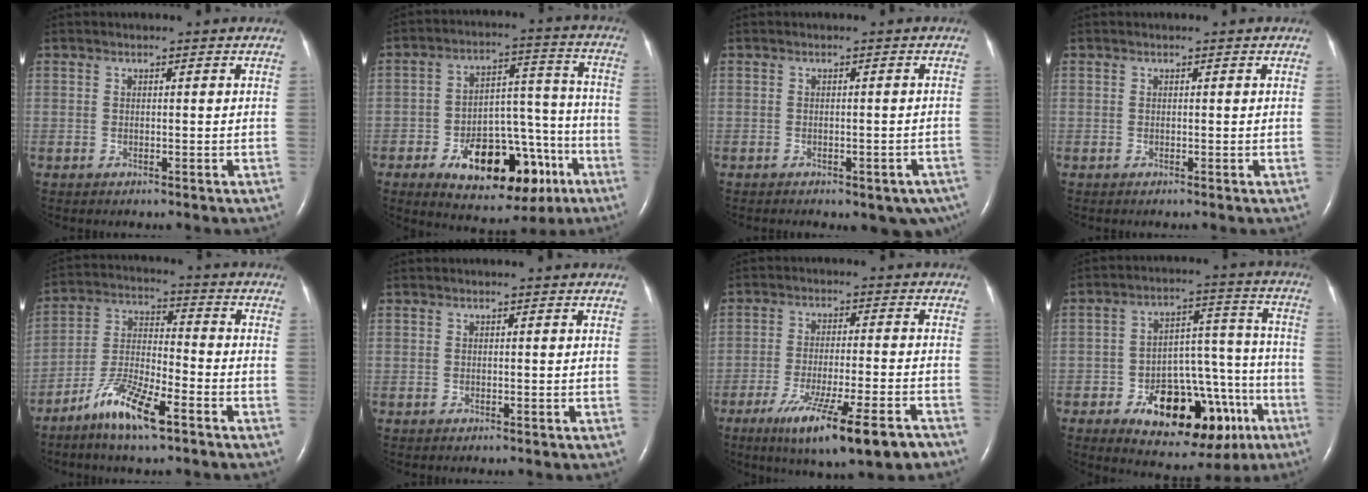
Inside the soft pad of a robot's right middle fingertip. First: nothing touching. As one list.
[{"total": 17.4, "force": [-8.5, 8.2, 12.8], "torque": [-0.178, 0.029, -0.115]}, {"total": 7.9, "force": [-5.9, 3.3, 4.0], "torque": [-0.029, 0.007, -0.069]}, {"total": 0.0}, {"total": 10.5, "force": [-6.6, 1.9, 8.0], "torque": [-0.165, -0.010, -0.126]}, {"total": 0.0}, {"total": 14.7, "force": [-9.6, 1.4, 11.1], "torque": [-0.158, -0.033, -0.149]}, {"total": 18.5, "force": [-8.9, 9.1, 13.5], "torque": [-0.183, 0.036, -0.118]}]